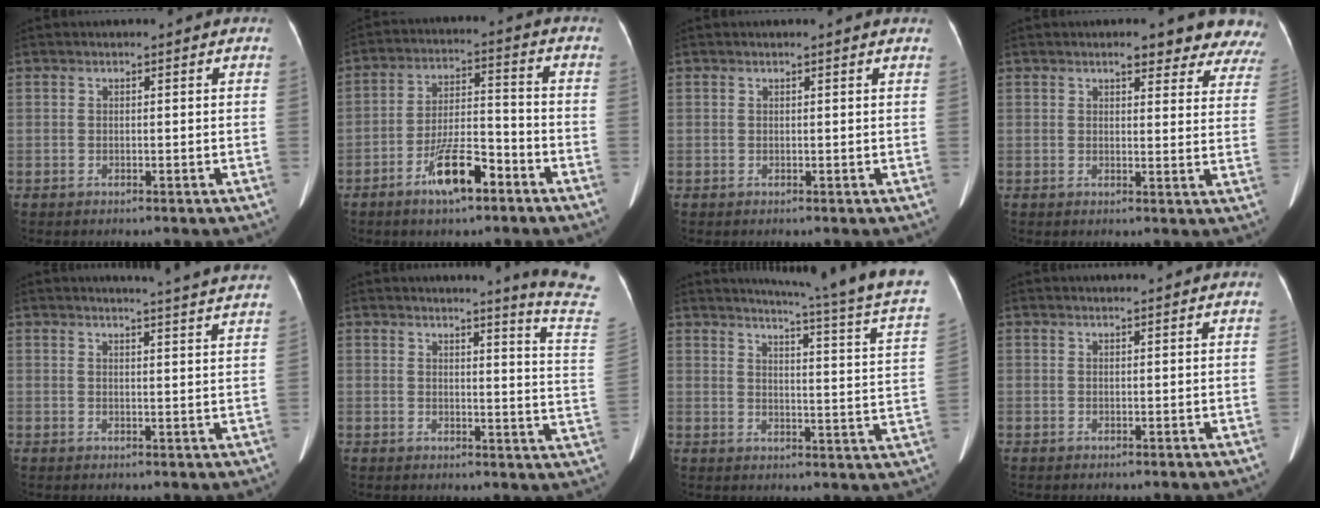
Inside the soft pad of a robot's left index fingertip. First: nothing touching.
{"total": 9.0, "force": [-5.4, 2.4, 6.8], "torque": [-0.130, 0.002, -0.094]}
{"total": 0.9, "force": [0.8, 0.4, 0.2], "torque": [-0.010, 0.010, 0.001]}
{"total": 10.9, "force": [9.9, 2.8, 3.6], "torque": [0.000, -0.012, 0.083]}
{"total": 11.4, "force": [10.9, -1.3, 2.8], "torque": [-0.033, -0.047, 0.106]}
{"total": 10.6, "force": [9.8, -3.2, 2.4], "torque": [-0.033, -0.113, 0.097]}
{"total": 19.8, "force": [17.4, -2.2, 9.3], "torque": [-0.139, -0.085, 0.202]}
{"total": 3.4, "force": [3.3, 0.1, 0.8], "torque": [-0.012, 0.019, 0.039]}